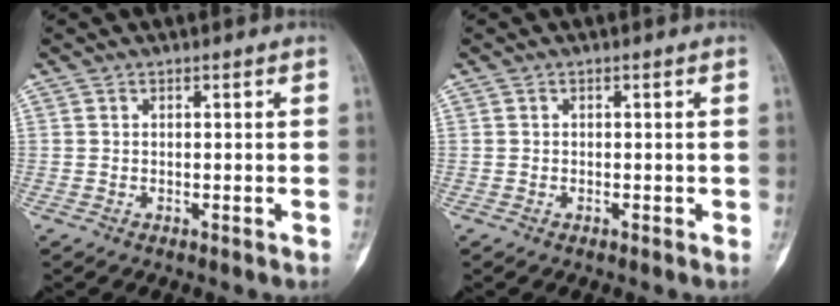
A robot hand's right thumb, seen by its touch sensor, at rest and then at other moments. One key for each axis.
{"total": 0.0}